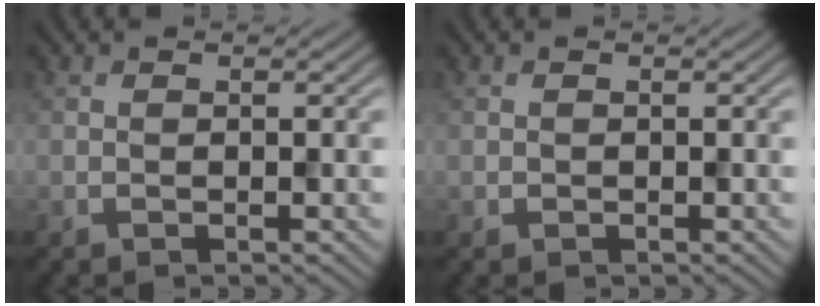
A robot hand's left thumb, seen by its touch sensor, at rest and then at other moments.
{"total": 0.0}